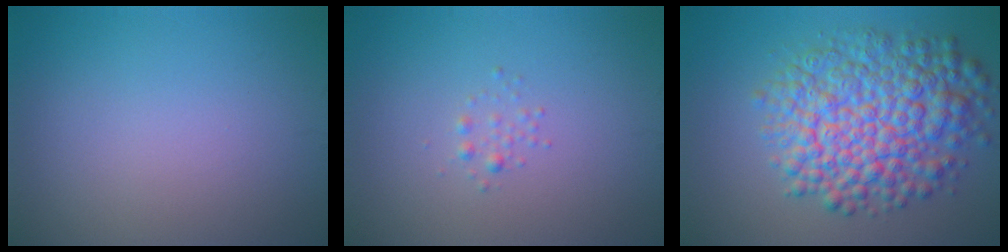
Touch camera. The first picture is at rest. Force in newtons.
{"total": 0.8, "press": 0.8, "slide": 0.0}
{"total": 9.5, "press": 9.5, "slide": 0.2}